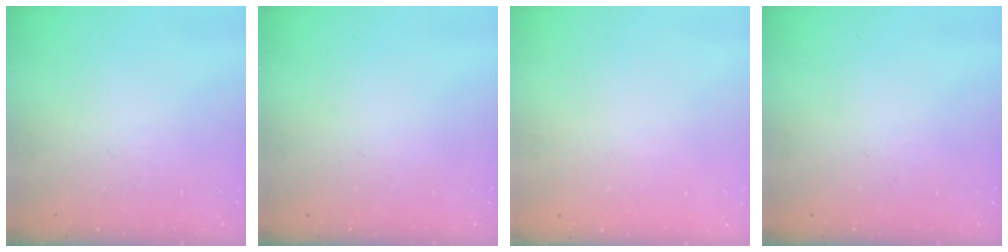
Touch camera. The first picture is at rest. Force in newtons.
{"total": 0.0}
{"total": 2.2, "press": 2.2, "slide": 0.1}
{"total": 0.0}